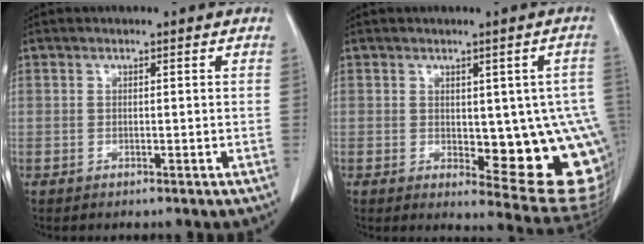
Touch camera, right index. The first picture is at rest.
{"total": 14.7, "force": [-1.8, 5.3, 13.5], "torque": [-0.109, 0.005, -0.004]}